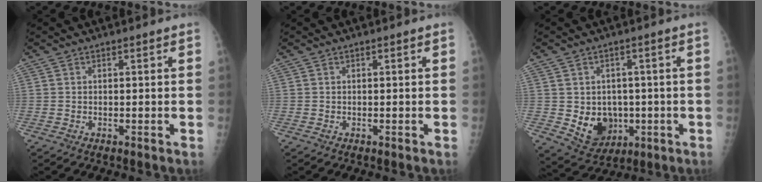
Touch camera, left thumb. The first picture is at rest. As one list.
[{"total": 0.0}, {"total": 9.2, "force": [-1.4, 7.6, 5.1], "torque": [-0.044, 0.001, -0.002]}]